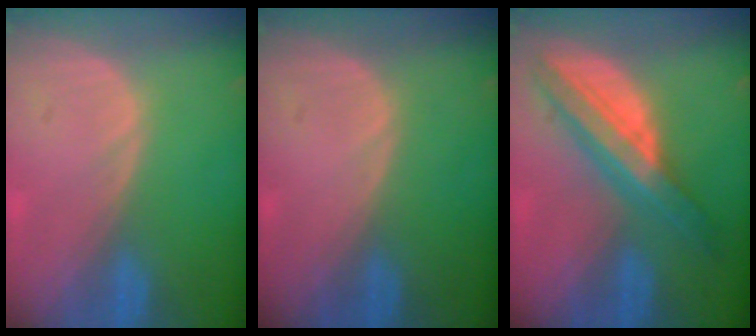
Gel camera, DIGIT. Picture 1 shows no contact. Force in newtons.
{"total": 0.0}
{"total": 8.5, "press": 8.5, "slide": 0.5}